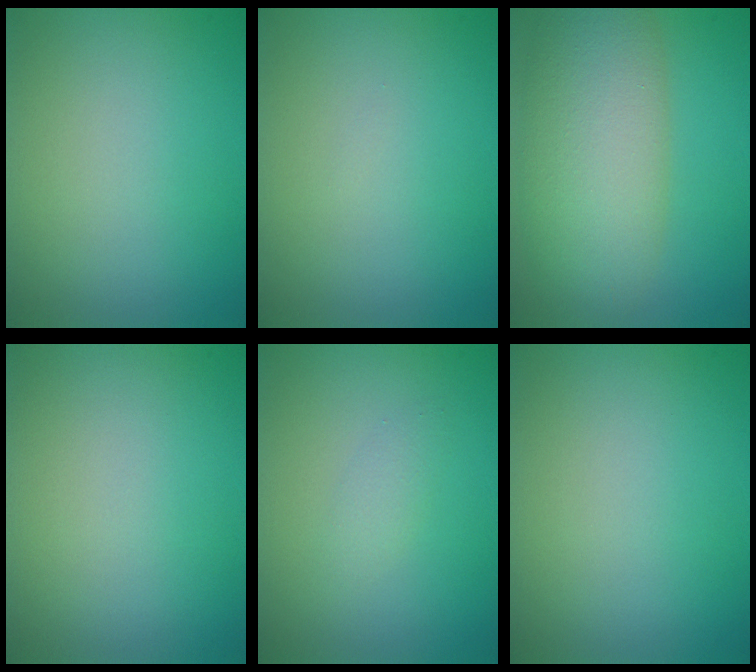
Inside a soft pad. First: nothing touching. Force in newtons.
{"total": 0.0}
{"total": 8.9, "press": 8.9, "slide": 0.4}
{"total": 0.0}
{"total": 1.1, "press": 1.1, "slide": 0.1}
{"total": 0.0}